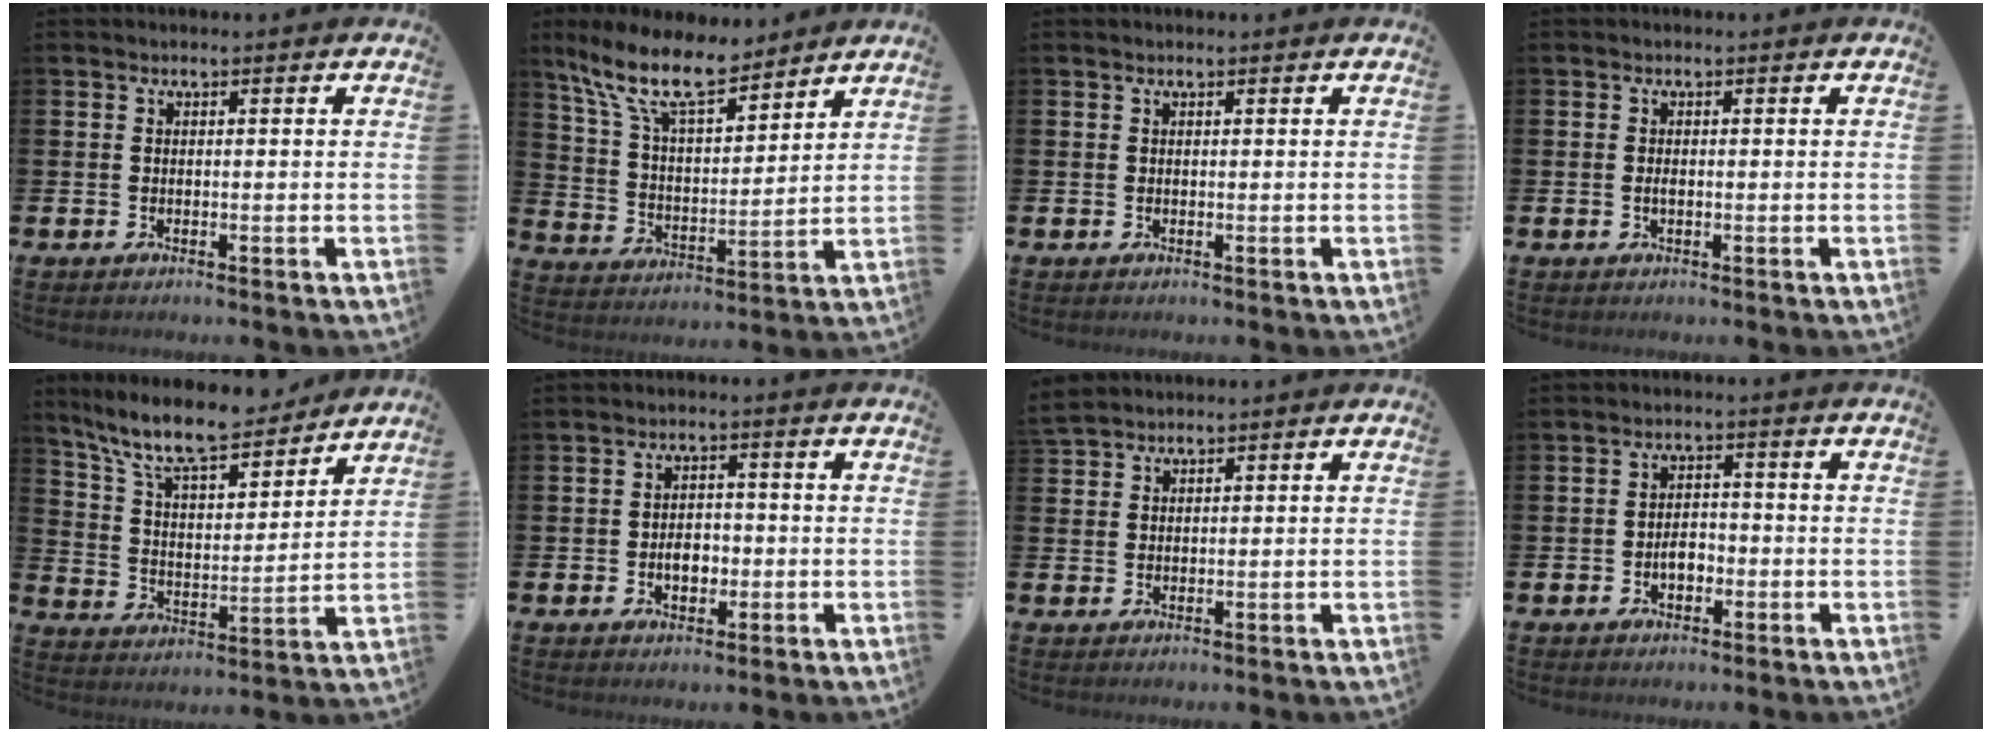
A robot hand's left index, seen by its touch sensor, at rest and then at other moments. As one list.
[{"total": 11.7, "force": [9.4, 3.8, 5.8], "torque": [-0.146, -0.041, 0.168]}, {"total": 0.0}, {"total": 0.8, "force": [-0.2, 0.3, 0.7], "torque": [-0.013, 0.001, -0.005]}, {"total": 10.9, "force": [9.5, 2.6, 4.5], "torque": [-0.123, -0.057, 0.168]}, {"total": 3.3, "force": [-0.8, 2.3, 2.2], "torque": [-0.027, -0.003, -0.021]}, {"total": 2.5, "force": [2.4, 0.5, -0.1], "torque": [0.004, -0.009, 0.045]}, {"total": 3.0, "force": [-1.0, 1.9, 2.1], "torque": [-0.031, 0.001, -0.022]}]